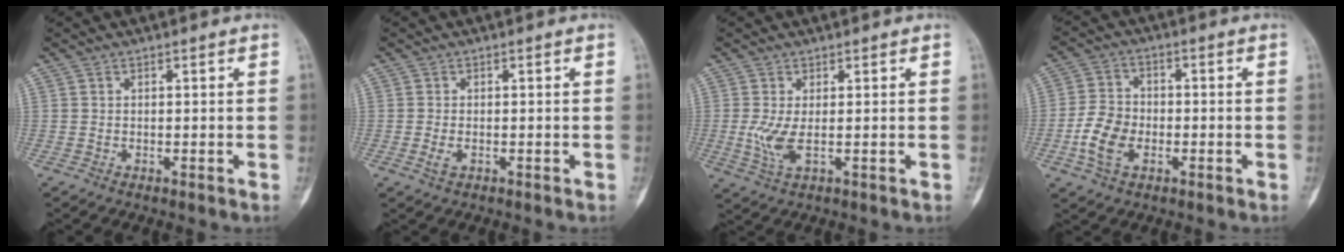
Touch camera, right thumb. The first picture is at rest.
{"total": 1.6, "force": [-0.5, 0.9, 1.2], "torque": [-0.031, -0.003, -0.011]}
{"total": 4.4, "force": [-0.2, 1.5, 4.1], "torque": [-0.103, -0.014, 0.000]}
{"total": 7.8, "force": [-2.4, 5.3, 5.2], "torque": [-0.100, 0.012, -0.052]}